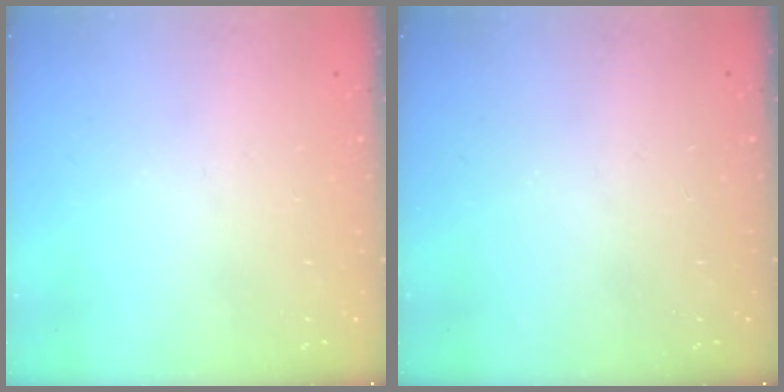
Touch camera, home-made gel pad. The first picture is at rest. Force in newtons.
{"total": 0.0}